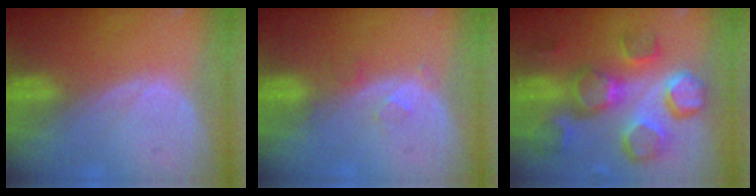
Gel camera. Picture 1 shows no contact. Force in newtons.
{"total": 2.3, "press": 2.0, "slide": 1.1}
{"total": 11.9, "press": 10.9, "slide": 4.6}